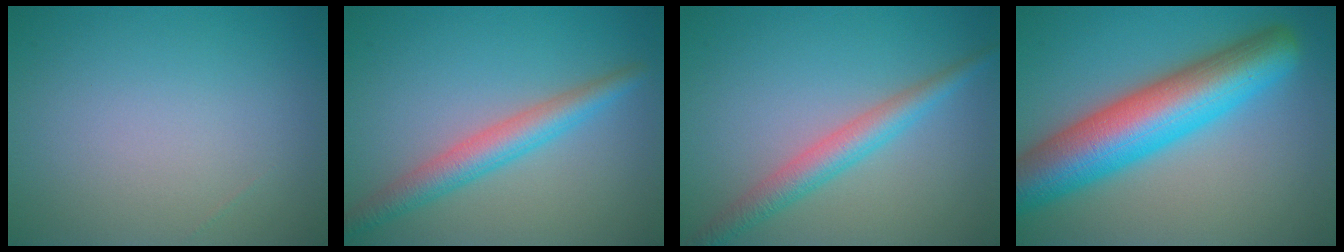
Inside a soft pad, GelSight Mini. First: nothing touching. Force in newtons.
{"total": 3.8, "press": 3.8, "slide": 0.1}
{"total": 3.4, "press": 3.4, "slide": 0.1}
{"total": 10.7, "press": 10.7, "slide": 0.2}